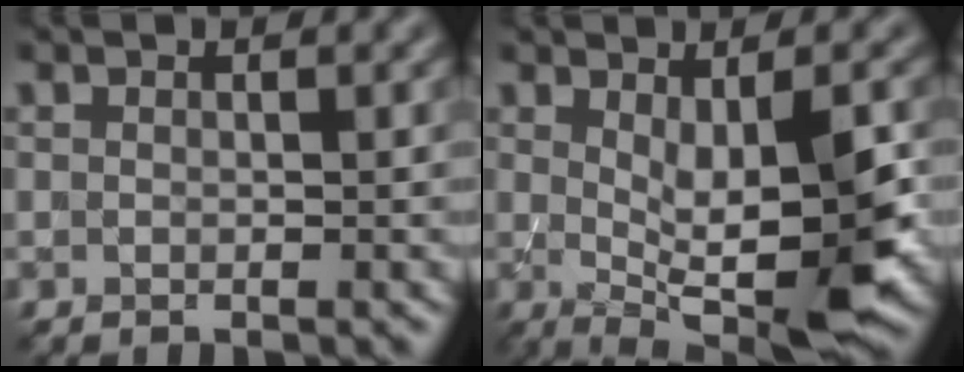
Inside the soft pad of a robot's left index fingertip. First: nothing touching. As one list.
[{"total": 7.4, "force": [-0.6, 2.0, 7.1], "torque": [-0.105, -0.010, -0.002]}]